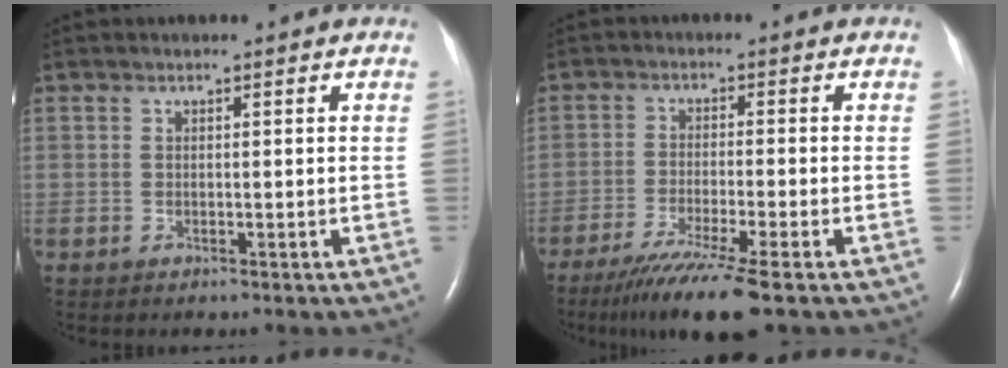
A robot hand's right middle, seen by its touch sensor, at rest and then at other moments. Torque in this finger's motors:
{"motor_torque": [0.96, -0.78, 0.45, 0.10]}